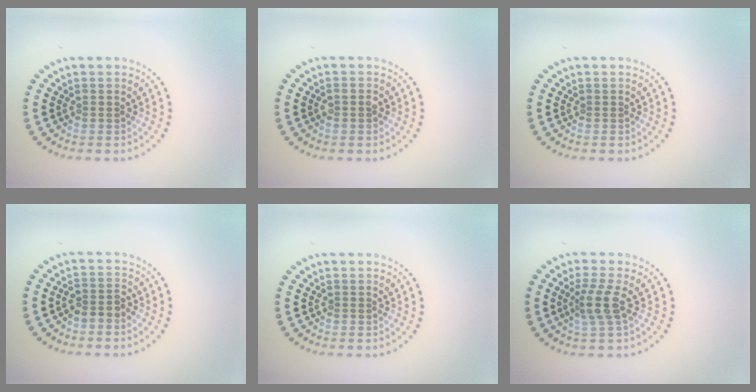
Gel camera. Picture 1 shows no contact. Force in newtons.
{"total": 1.2, "press": 1.1, "slide": 0.3}
{"total": 0.0}
{"total": 1.7, "press": 1.5, "slide": 0.9}
{"total": 0.0}
{"total": 2.6, "press": 2.0, "slide": 1.6}